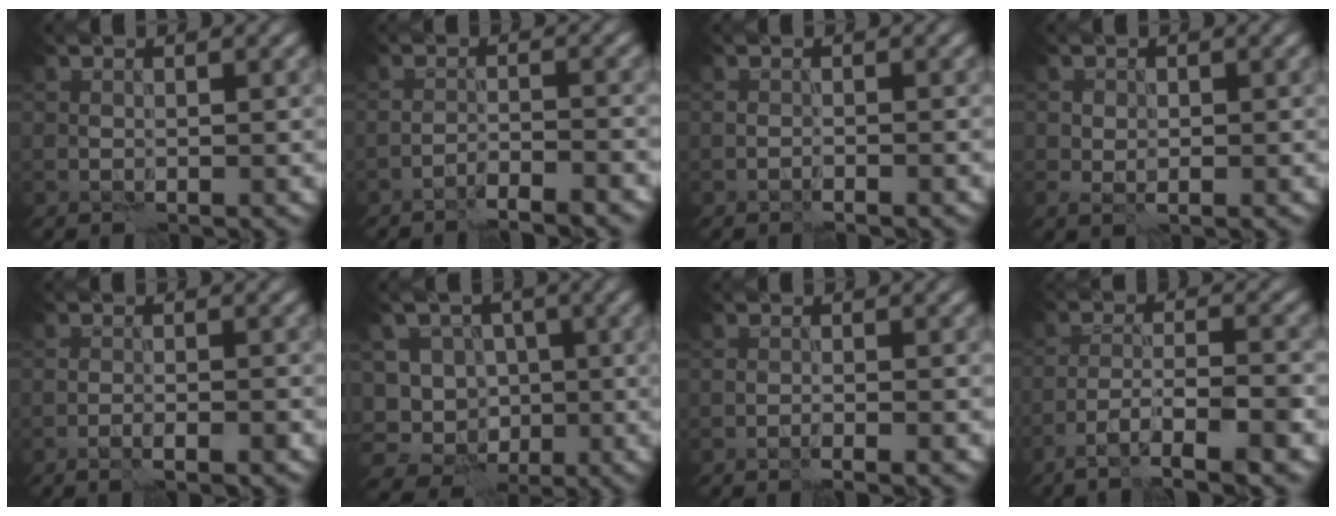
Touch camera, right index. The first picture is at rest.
{"total": 2.9, "force": [-2.7, -0.4, 1.1], "torque": [-0.017, 0.009, -0.049]}
{"total": 0.8, "force": [-0.8, -0.2, 0.1], "torque": [-0.003, 0.004, -0.017]}
{"total": 1.4, "force": [-0.1, 1.0, 0.9], "torque": [-0.012, 0.000, -0.004]}
{"total": 2.2, "force": [-1.7, -0.1, 1.4], "torque": [-0.028, 0.013, -0.030]}
{"total": 9.4, "force": [-3.6, 8.2, 2.7], "torque": [-0.047, 0.008, -0.077]}
{"total": 1.3, "force": [-1.1, -0.4, 0.7], "torque": [-0.009, 0.002, -0.021]}
{"total": 6.3, "force": [-4.3, 0.8, 4.5], "torque": [-0.073, 0.007, -0.077]}